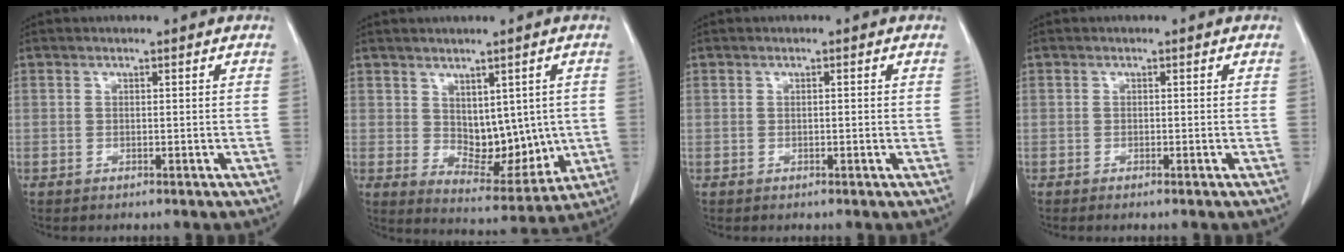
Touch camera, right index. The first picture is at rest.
{"total": 9.1, "force": [0.9, 5.3, 7.4], "torque": [-0.096, -0.007, 0.037]}
{"total": 0.6, "force": [0.0, 0.1, 0.6], "torque": [-0.012, 0.000, 0.002]}
{"total": 0.7, "force": [-0.5, -0.1, 0.4], "torque": [-0.010, -0.001, -0.009]}